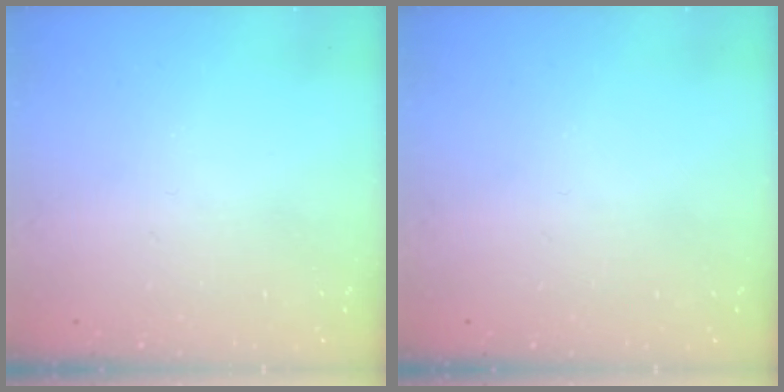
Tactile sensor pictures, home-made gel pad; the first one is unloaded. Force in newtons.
{"total": 0.0}